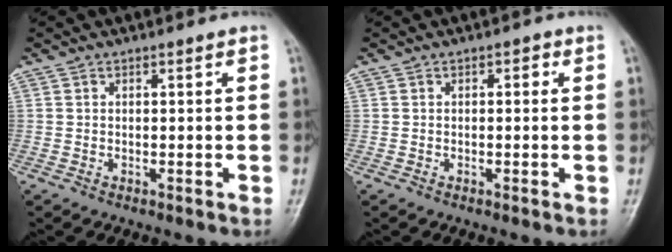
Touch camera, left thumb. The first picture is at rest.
{"total": 1.0, "force": [0.1, 0.7, 0.7], "torque": [0.001, 0.004, -0.007]}